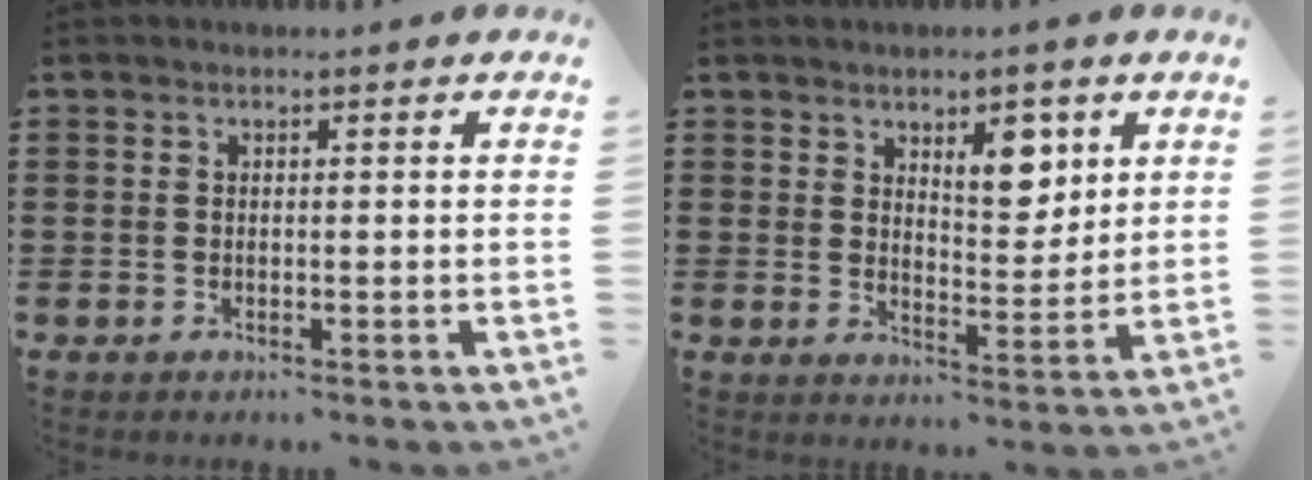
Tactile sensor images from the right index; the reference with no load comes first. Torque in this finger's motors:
{"motor_torque": [0.24, 0.32, 0.26, 0.04]}